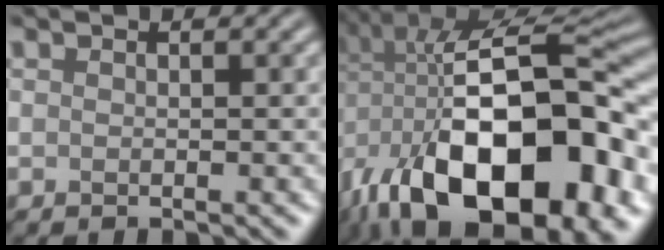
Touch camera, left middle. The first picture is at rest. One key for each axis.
{"total": 19.5, "fx": -6.8, "fy": 10.3, "fz": 15.2, "tx": -0.257, "ty": -0.009, "tz": -0.098}